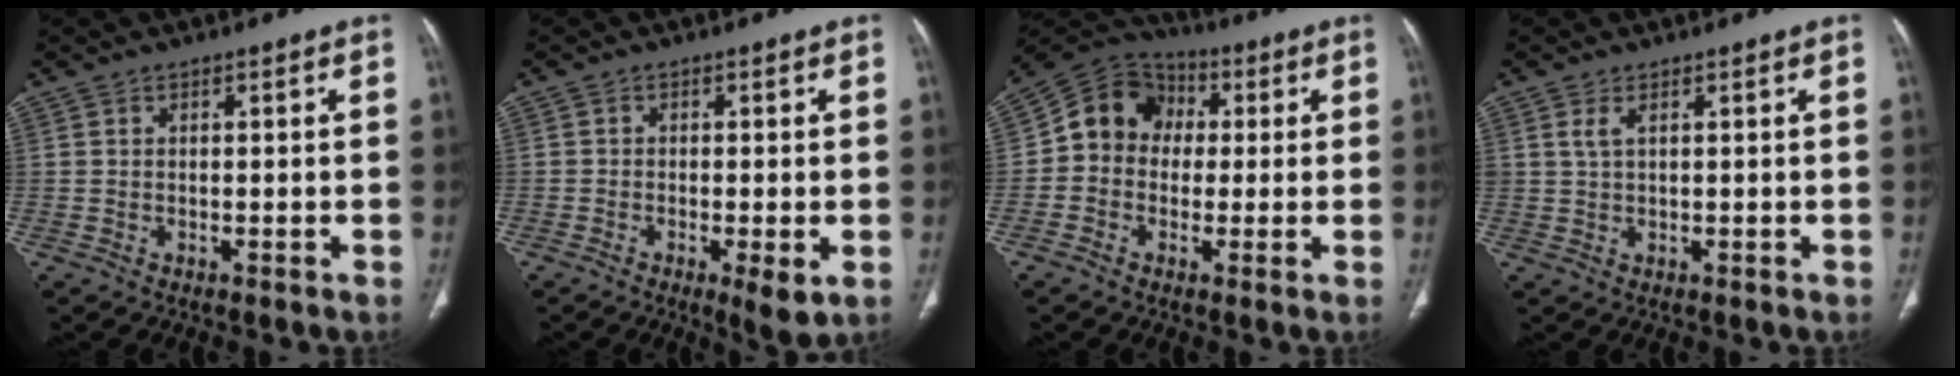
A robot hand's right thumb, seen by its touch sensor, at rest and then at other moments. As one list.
[{"total": 4.9, "force": [-1.7, 1.4, 4.4], "torque": [-0.071, -0.012, -0.028]}, {"total": 11.0, "force": [0.7, 9.6, 5.3], "torque": [-0.069, 0.030, -0.003]}, {"total": 1.8, "force": [0.9, 0.8, 1.4], "torque": [-0.034, 0.004, 0.025]}]